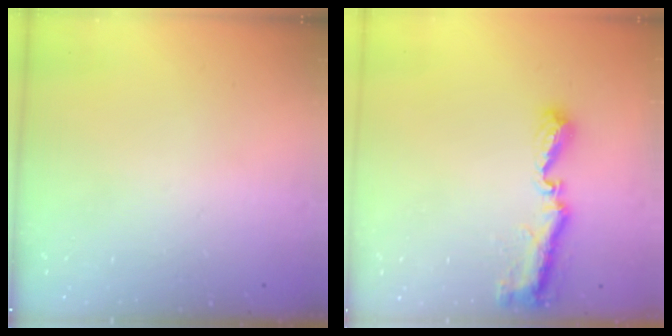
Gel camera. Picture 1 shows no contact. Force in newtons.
{"total": 8.8, "press": 8.8, "slide": 0.7}